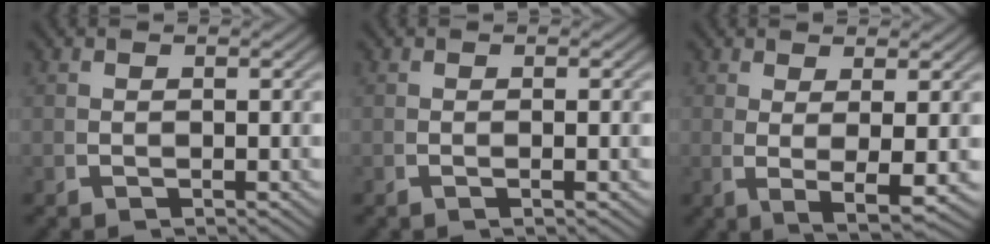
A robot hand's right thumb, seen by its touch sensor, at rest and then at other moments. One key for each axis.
{"total": 0.9, "fx": -0.1, "fy": 0.0, "fz": 0.9, "tx": -0.018, "ty": 0.004, "tz": -0.004}
{"total": 4.6, "fx": -0.2, "fy": 1.0, "fz": 4.5, "tx": -0.091, "ty": -0.018, "tz": 0.010}